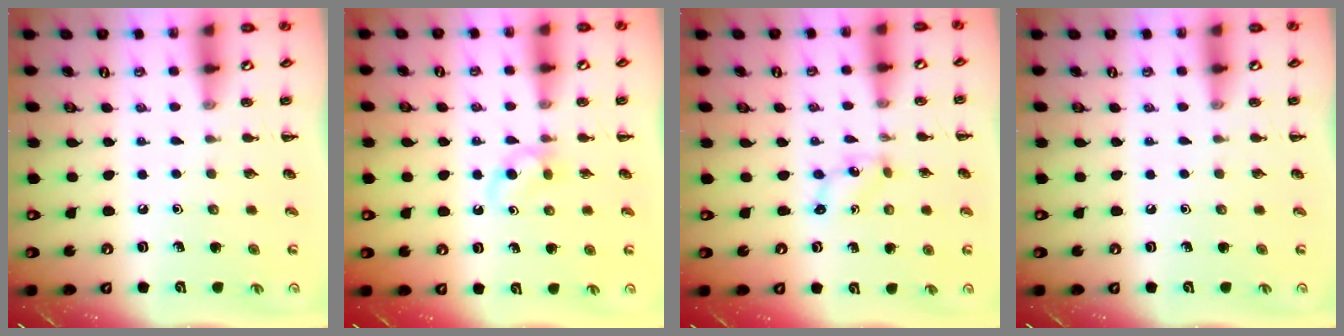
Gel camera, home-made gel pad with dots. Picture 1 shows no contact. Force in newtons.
{"total": 2.7, "press": 2.4, "slide": 1.2}
{"total": 1.1, "press": 1.1, "slide": 0.4}
{"total": 0.0}